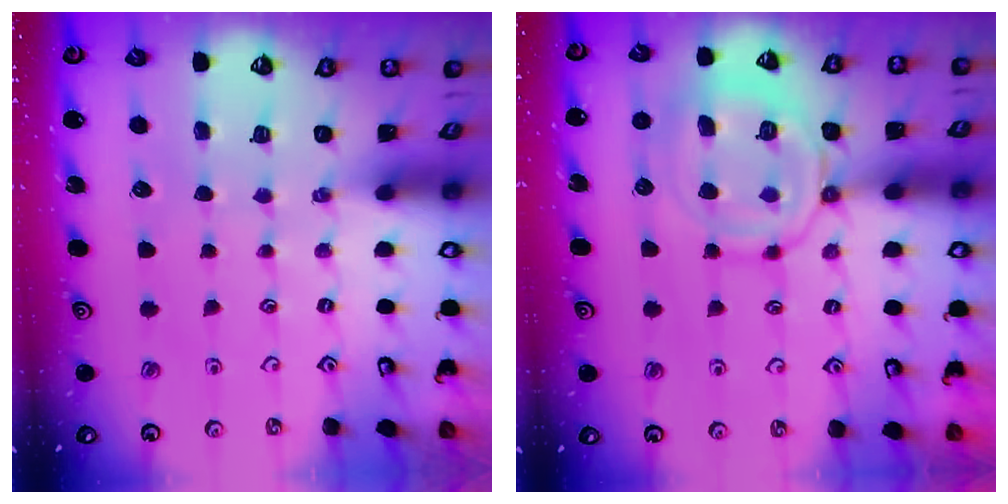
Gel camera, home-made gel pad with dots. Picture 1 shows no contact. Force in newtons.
{"total": 13.7, "press": 13.7, "slide": 1.3}